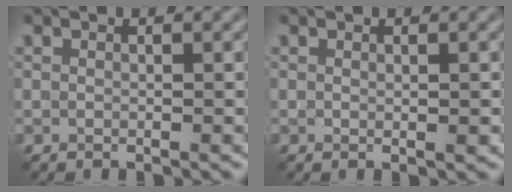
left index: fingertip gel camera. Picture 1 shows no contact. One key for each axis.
{"total": 0.7, "fx": 0.0, "fy": 0.0, "fz": 0.7, "tx": -0.007, "ty": 0.001, "tz": 0.000}